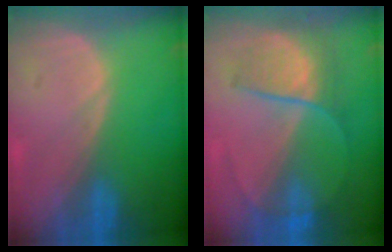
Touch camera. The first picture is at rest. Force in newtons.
{"total": 6.5, "press": 6.3, "slide": 1.3}